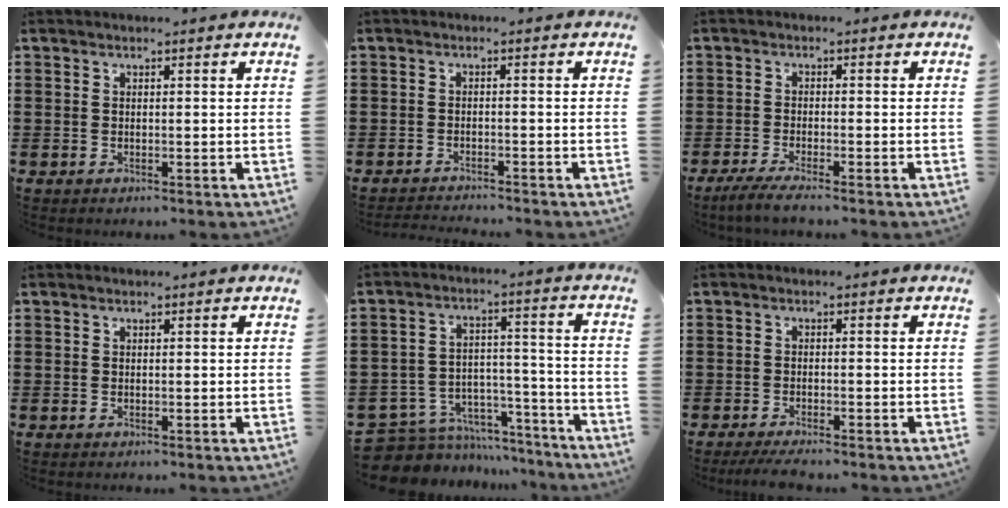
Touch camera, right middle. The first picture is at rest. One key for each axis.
{"total": 1.9, "fx": -1.9, "fy": 0.0, "fz": 0.1, "tx": -0.005, "ty": 0.001, "tz": -0.039}
{"total": 2.5, "fx": -2.1, "fy": -0.1, "fz": 1.5, "tx": -0.032, "ty": -0.002, "tz": -0.041}
{"total": 0.0}
{"total": 6.9, "fx": -6.0, "fy": 3.3, "fz": 0.9, "tx": -0.029, "ty": 0.009, "tz": -0.115}
{"total": 2.4, "fx": -2.2, "fy": 0.0, "fz": 0.9, "tx": -0.014, "ty": 0.001, "tz": -0.043}